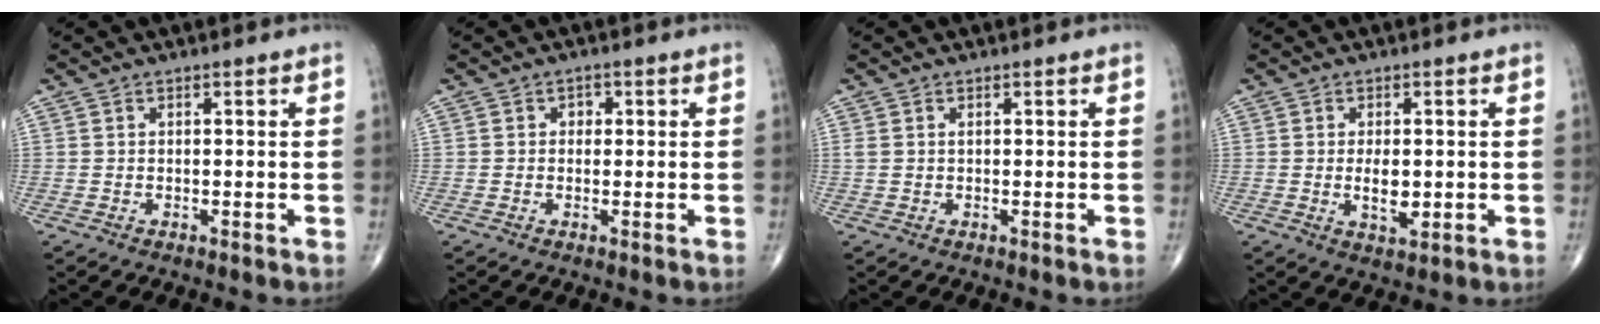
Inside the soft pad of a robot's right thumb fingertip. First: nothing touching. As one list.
[{"total": 1.3, "force": [0.2, 1.1, 0.6], "torque": [0.002, 0.003, -0.001]}, {"total": 0.9, "force": [0.3, 0.5, 0.7], "torque": [-0.021, 0.012, 0.012]}, {"total": 4.5, "force": [-0.3, 2.2, 3.9], "torque": [-0.060, -0.008, -0.002]}]